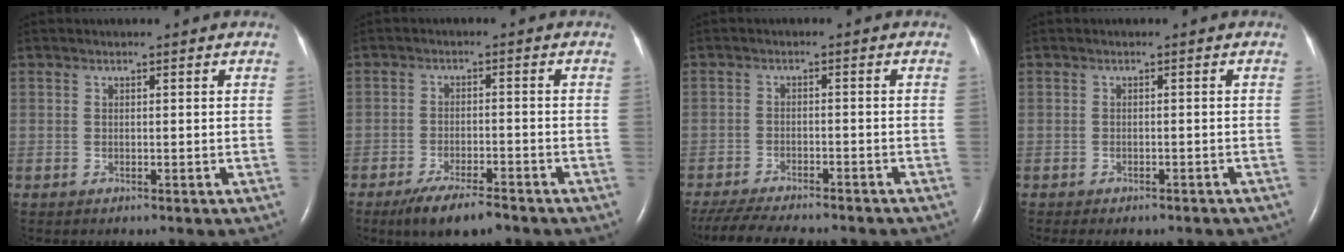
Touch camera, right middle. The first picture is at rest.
{"total": 6.9, "force": [-5.2, 1.5, 4.2], "torque": [-0.074, -0.011, -0.087]}
{"total": 14.7, "force": [-12.8, 3.0, 6.6], "torque": [-0.132, -0.025, -0.181]}
{"total": 6.8, "force": [-5.7, 2.4, 2.8], "torque": [-0.030, 0.002, -0.062]}